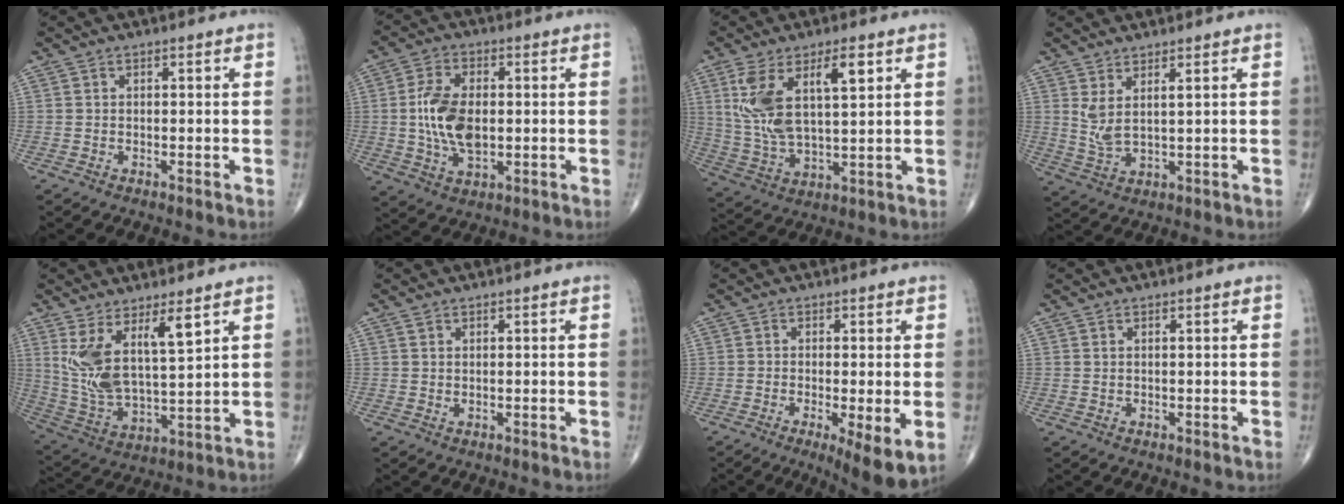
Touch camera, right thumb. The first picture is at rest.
{"total": 10.9, "force": [0.0, 6.2, 9.0], "torque": [-0.172, 0.000, 0.004]}
{"total": 13.8, "force": [5.0, 5.5, 11.6], "torque": [-0.227, -0.015, 0.105]}
{"total": 4.9, "force": [2.2, 1.2, 4.2], "torque": [-0.096, -0.023, 0.052]}
{"total": 12.4, "force": [6.1, 3.9, 10.1], "torque": [-0.196, -0.043, 0.131]}
{"total": 0.9, "force": [0.6, 0.5, 0.4], "torque": [-0.006, 0.000, 0.011]}
{"total": 7.5, "force": [-2.0, 1.8, 7.1], "torque": [-0.110, -0.022, -0.030]}
{"total": 0.0}